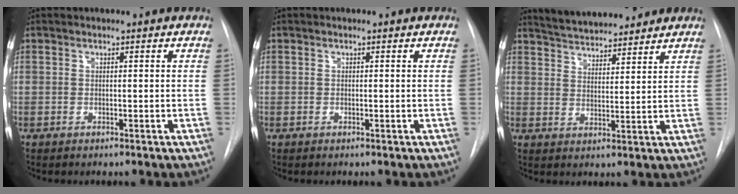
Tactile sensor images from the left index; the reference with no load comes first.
{"total": 0.7, "force": [-0.7, 0.0, 0.0], "torque": [0.002, -0.006, -0.013]}
{"total": 11.4, "force": [10.4, 2.7, 4.0], "torque": [-0.058, 0.013, 0.156]}